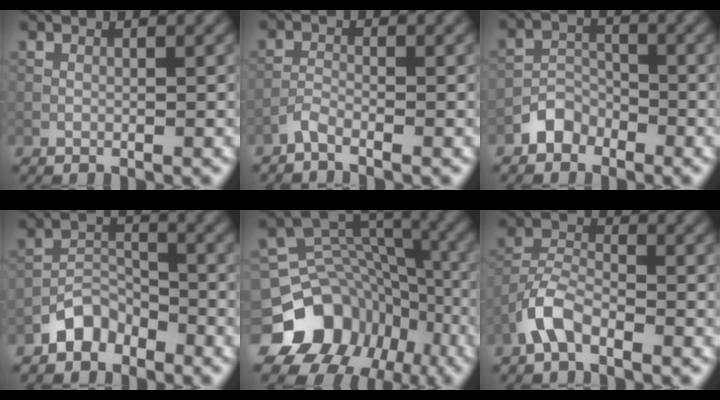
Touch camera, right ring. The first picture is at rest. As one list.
[{"total": 1.4, "force": [-1.3, 0.2, 0.6], "torque": [-0.014, 0.003, -0.032]}, {"total": 2.6, "force": [-1.9, 1.6, 0.6], "torque": [-0.003, 0.012, -0.040]}, {"total": 3.4, "force": [-2.6, 1.8, 1.1], "torque": [-0.013, 0.012, -0.054]}, {"total": 13.2, "force": [-7.5, 10.1, 4.0], "torque": [-0.091, 0.020, -0.120]}, {"total": 3.7, "force": [-2.5, 1.6, 2.1], "torque": [-0.041, 0.012, -0.059]}]